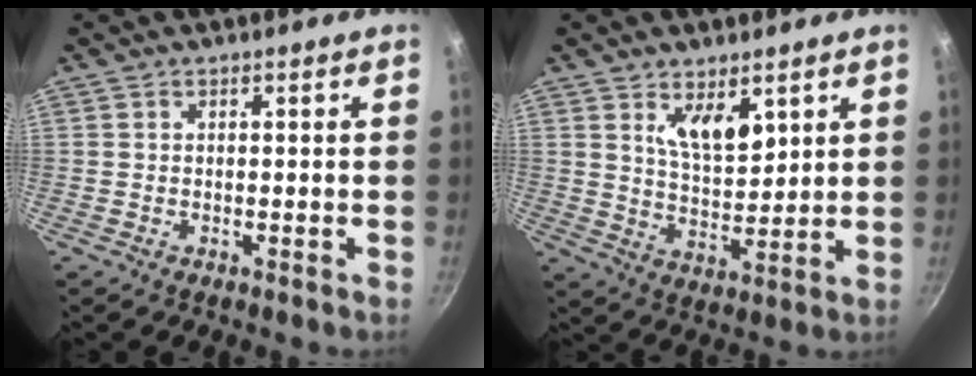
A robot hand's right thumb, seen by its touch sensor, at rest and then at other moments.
{"total": 8.4, "force": [4.1, 4.1, 6.1], "torque": [-0.081, -0.036, 0.077]}